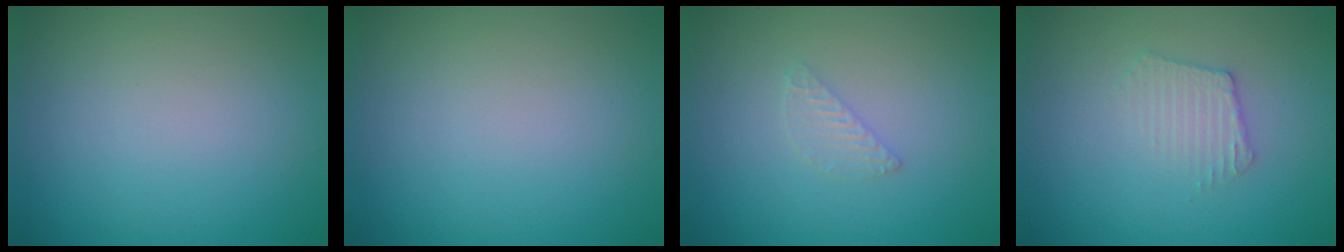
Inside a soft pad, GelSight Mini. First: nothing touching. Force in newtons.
{"total": 0.0}
{"total": 1.1, "press": 1.1, "slide": 0.1}
{"total": 2.1, "press": 2.0, "slide": 0.4}